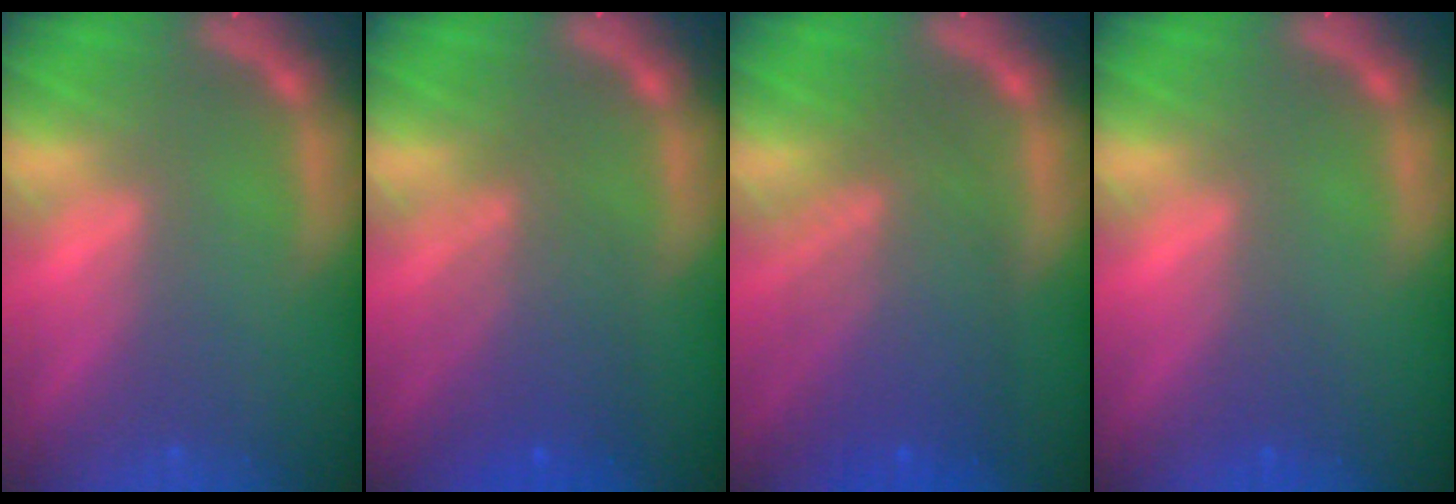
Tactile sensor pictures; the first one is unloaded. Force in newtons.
{"total": 5.1}
{"total": 7.6}
{"total": 1.0}